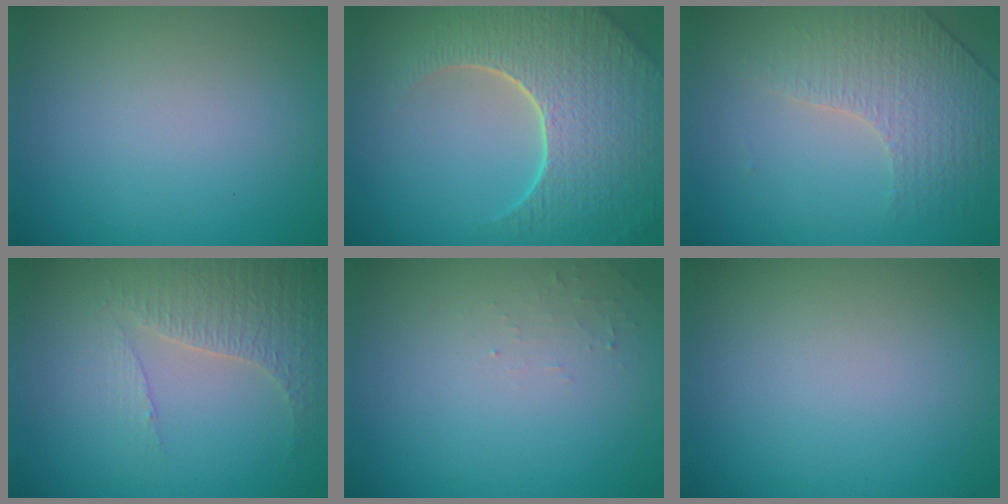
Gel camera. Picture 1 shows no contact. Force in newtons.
{"total": 9.0, "press": 6.3, "slide": 6.5}
{"total": 4.1, "press": 3.1, "slide": 2.7}
{"total": 3.3, "press": 3.0, "slide": 1.6}
{"total": 1.1, "press": 1.1, "slide": 0.2}
{"total": 0.0}